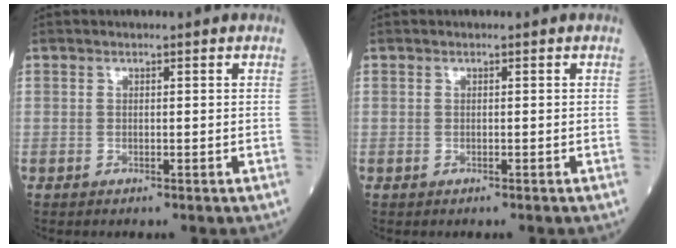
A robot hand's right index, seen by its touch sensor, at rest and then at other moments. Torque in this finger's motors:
{"motor_torque": [-0.06, -0.02, -0.03, 0.01]}